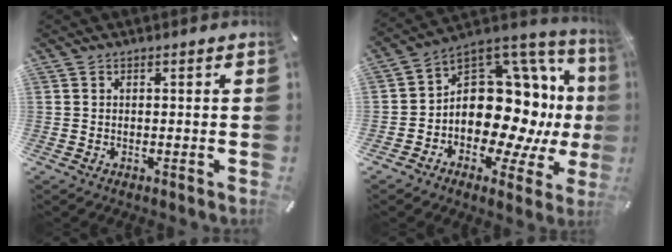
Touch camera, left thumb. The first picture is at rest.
{"total": 18.5, "force": [0.1, 13.1, 13.1], "torque": [-0.204, -0.031, 0.007]}